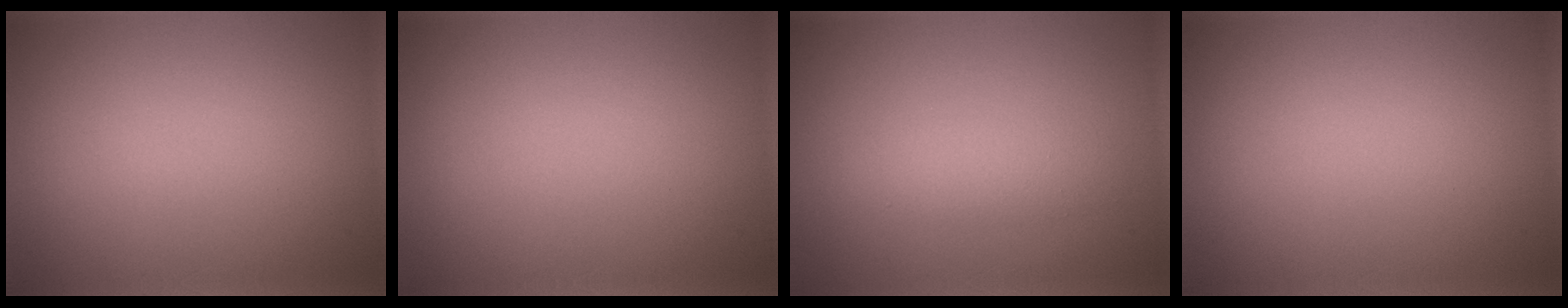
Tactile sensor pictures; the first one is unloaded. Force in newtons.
{"total": 0.0}
{"total": 1.9, "press": 1.9, "slide": 0.0}
{"total": 0.0}